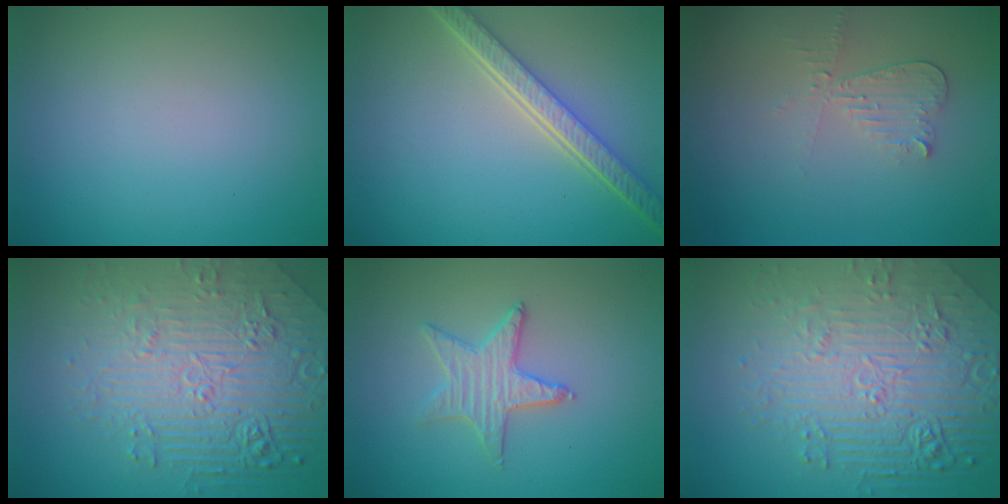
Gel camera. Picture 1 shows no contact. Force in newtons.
{"total": 5.3, "press": 3.9, "slide": 3.5}
{"total": 2.1, "press": 2.0, "slide": 0.5}
{"total": 8.8, "press": 6.0, "slide": 6.4}
{"total": 1.9, "press": 1.9, "slide": 0.2}
{"total": 8.8, "press": 6.1, "slide": 6.4}